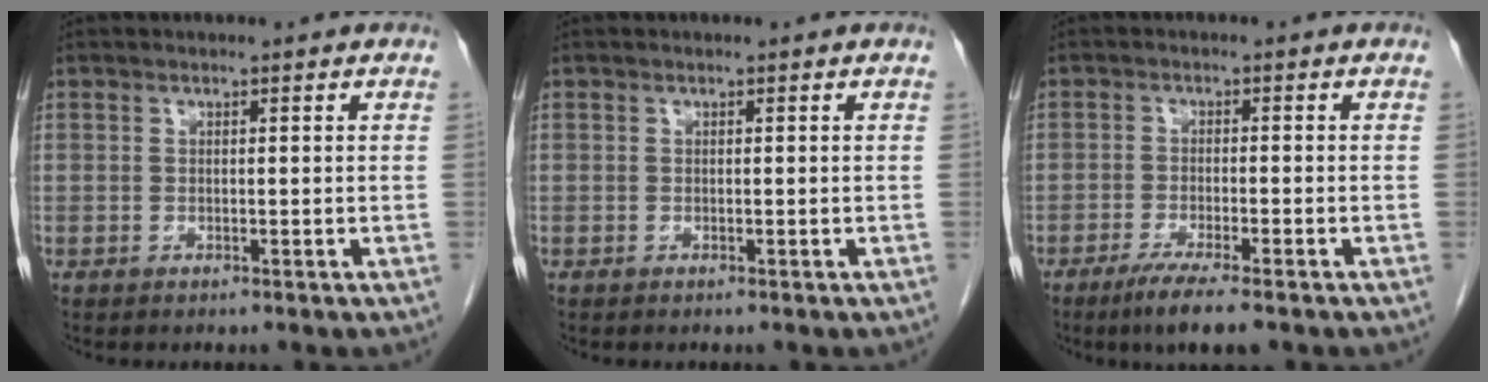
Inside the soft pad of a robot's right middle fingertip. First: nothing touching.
{"total": 0.0}
{"total": 6.1, "force": [-4.2, 0.3, 4.4], "torque": [-0.074, -0.015, -0.070]}